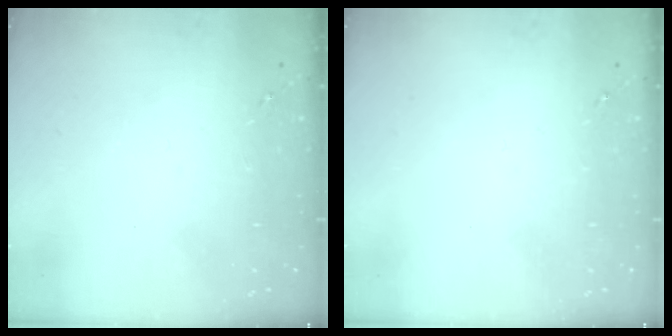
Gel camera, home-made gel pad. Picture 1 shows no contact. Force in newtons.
{"total": 0.0}